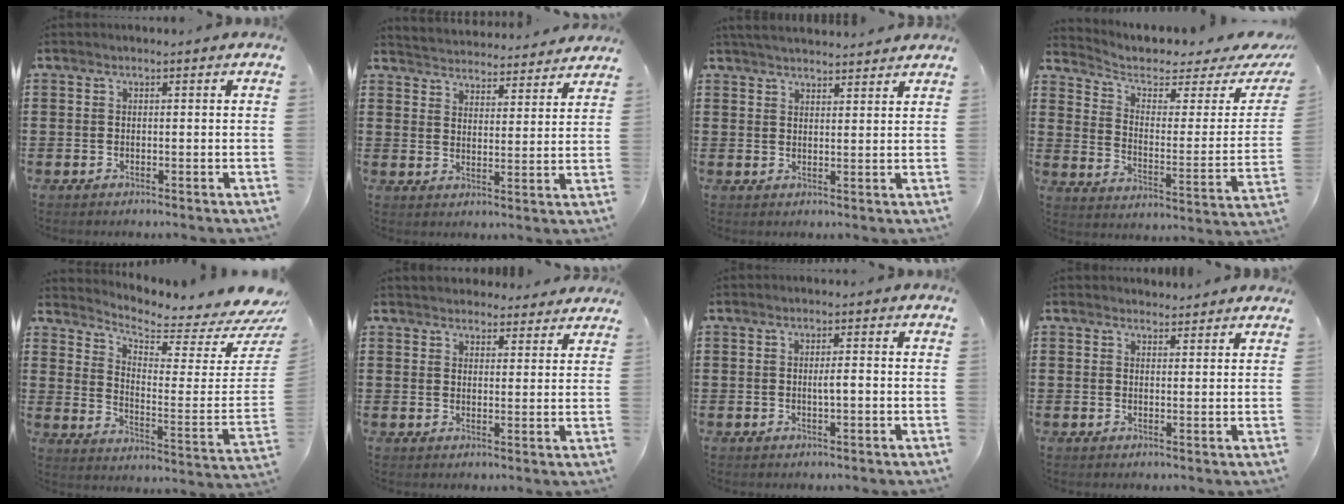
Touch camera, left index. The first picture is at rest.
{"total": 3.9, "force": [3.9, -0.3, -0.6], "torque": [-0.010, -0.032, 0.065]}
{"total": 3.3, "force": [3.2, 0.0, 0.4], "torque": [-0.017, -0.009, 0.061]}
{"total": 4.1, "force": [2.9, 1.6, 2.4], "torque": [-0.058, -0.024, 0.042]}
{"total": 4.1, "force": [3.7, 0.5, 1.7], "torque": [-0.051, -0.050, 0.058]}
{"total": 3.6, "force": [3.5, 0.7, 0.0], "torque": [-0.003, -0.013, 0.065]}
{"total": 1.6, "force": [-0.2, 0.2, 1.6], "torque": [-0.029, -0.001, -0.005]}
{"total": 2.0, "force": [1.9, 0.5, -0.1], "torque": [-0.004, 0.000, 0.038]}